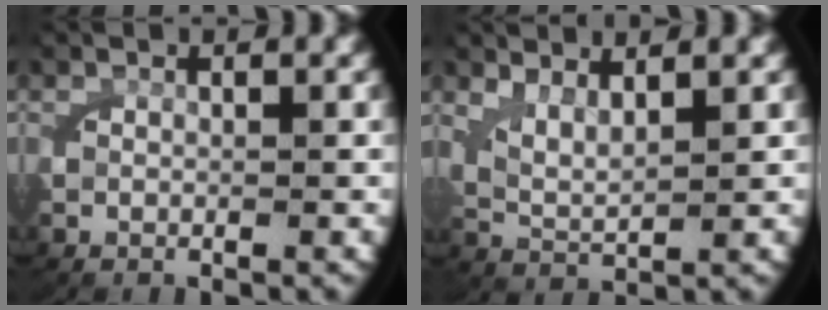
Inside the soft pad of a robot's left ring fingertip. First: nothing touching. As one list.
[{"total": 3.9, "force": [1.8, 2.4, 2.4], "torque": [-0.055, -0.008, 0.029]}]